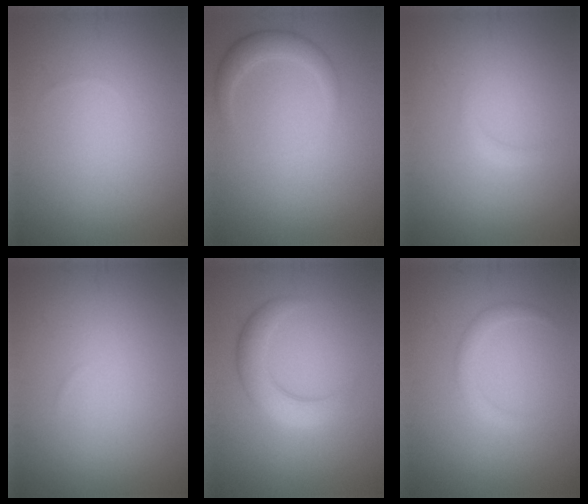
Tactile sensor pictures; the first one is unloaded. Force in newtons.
{"total": 2.2, "press": 2.2, "slide": 0.2}
{"total": 0.7, "press": 0.7, "slide": 0.1}
{"total": 0.0}
{"total": 3.6, "press": 3.6, "slide": 0.1}
{"total": 1.5, "press": 1.5, "slide": 0.1}